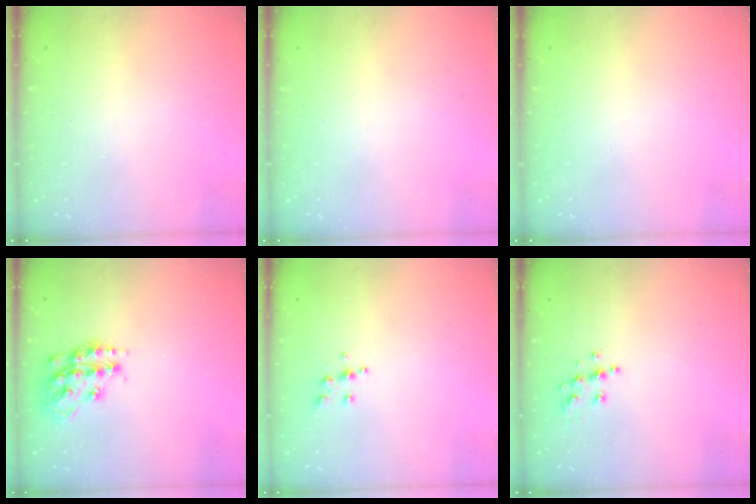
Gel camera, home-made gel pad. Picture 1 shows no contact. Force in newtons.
{"total": 0.0}
{"total": 0.0}
{"total": 16.1, "press": 16.1, "slide": 1.0}
{"total": 5.3, "press": 5.2, "slide": 0.5}
{"total": 6.3, "press": 6.3, "slide": 0.3}